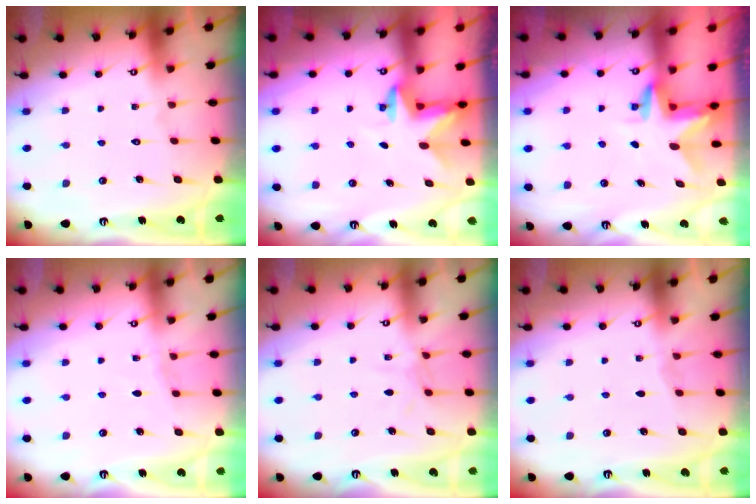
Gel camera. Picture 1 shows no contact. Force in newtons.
{"total": 2.6, "press": 2.5, "slide": 0.4}
{"total": 2.9, "press": 2.9, "slide": 0.3}
{"total": 1.9, "press": 1.9, "slide": 0.3}
{"total": 4.9, "press": 4.9, "slide": 0.5}
{"total": 2.3, "press": 2.3, "slide": 0.4}